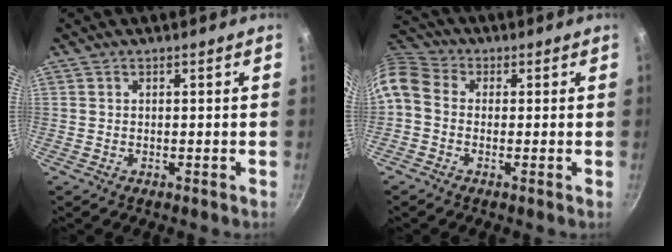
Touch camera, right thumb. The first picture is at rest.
{"total": 8.1, "force": [-0.9, 6.4, 5.0], "torque": [-0.110, 0.032, -0.036]}